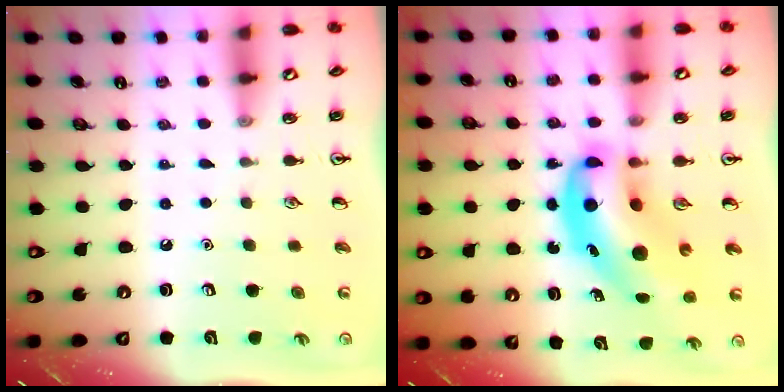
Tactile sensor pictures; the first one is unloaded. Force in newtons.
{"total": 12.7, "press": 12.1, "slide": 3.8}